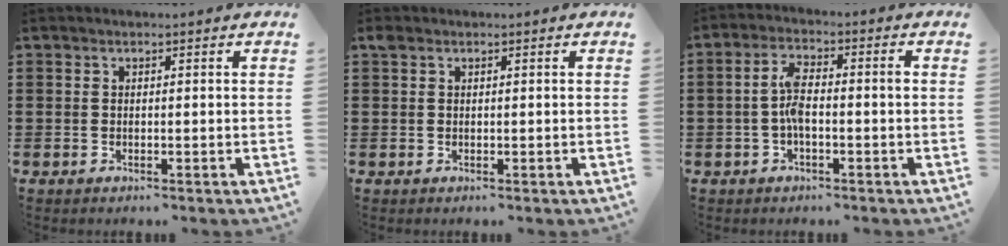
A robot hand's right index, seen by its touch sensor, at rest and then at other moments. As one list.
[{"total": 0.8, "force": [0.3, 0.7, 0.4], "torque": [-0.011, 0.005, 0.006]}, {"total": 5.4, "force": [-0.7, 1.7, 5.1], "torque": [-0.105, 0.004, -0.018]}]